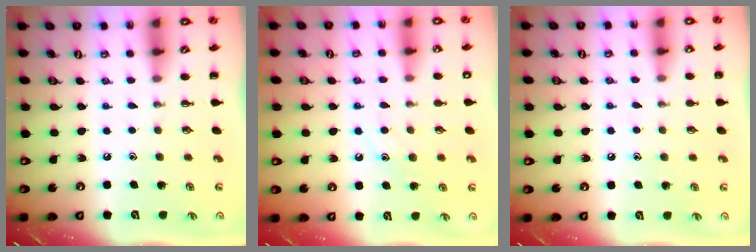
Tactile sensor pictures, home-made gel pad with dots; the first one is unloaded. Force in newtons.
{"total": 8.6, "press": 8.5, "slide": 1.3}
{"total": 5.3, "press": 5.1, "slide": 1.4}